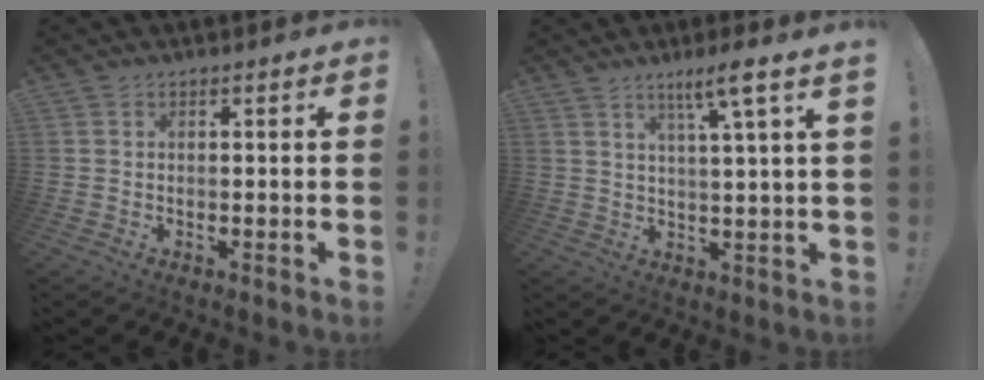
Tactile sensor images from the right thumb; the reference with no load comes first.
{"total": 7.3, "force": [4.0, -1.2, 6.0], "torque": [-0.092, -0.020, 0.055]}